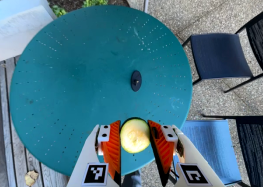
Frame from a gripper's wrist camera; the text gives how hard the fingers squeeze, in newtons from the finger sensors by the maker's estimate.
{"total": 13.2, "left": 13.9, "right": 12.6}